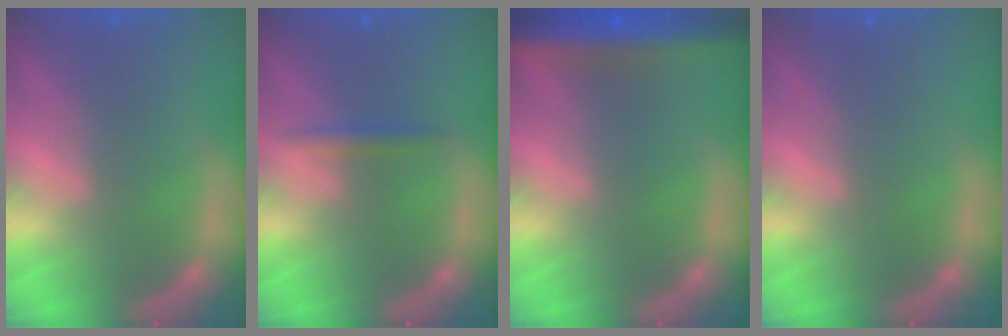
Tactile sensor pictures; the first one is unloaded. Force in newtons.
{"total": 1.4}
{"total": 9.0}
{"total": 0.0}